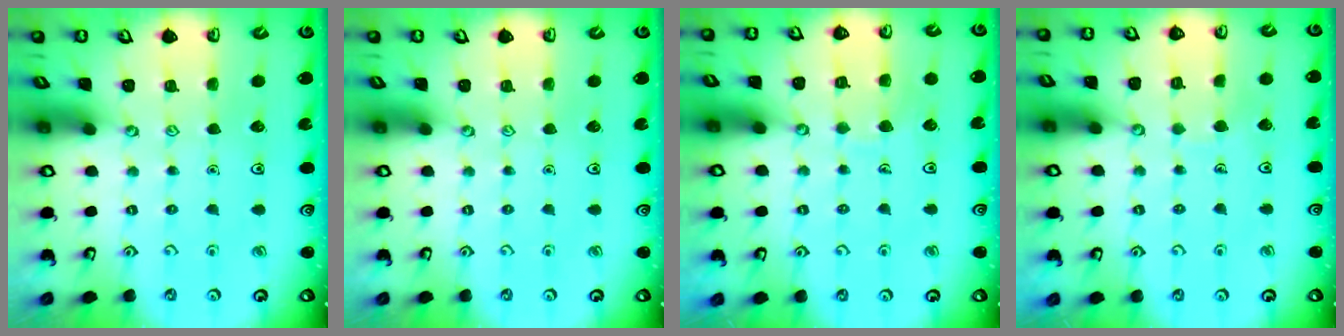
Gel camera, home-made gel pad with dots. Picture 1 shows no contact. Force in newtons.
{"total": 0.0}
{"total": 5.6, "press": 5.6, "slide": 0.2}
{"total": 2.2, "press": 2.2, "slide": 0.1}